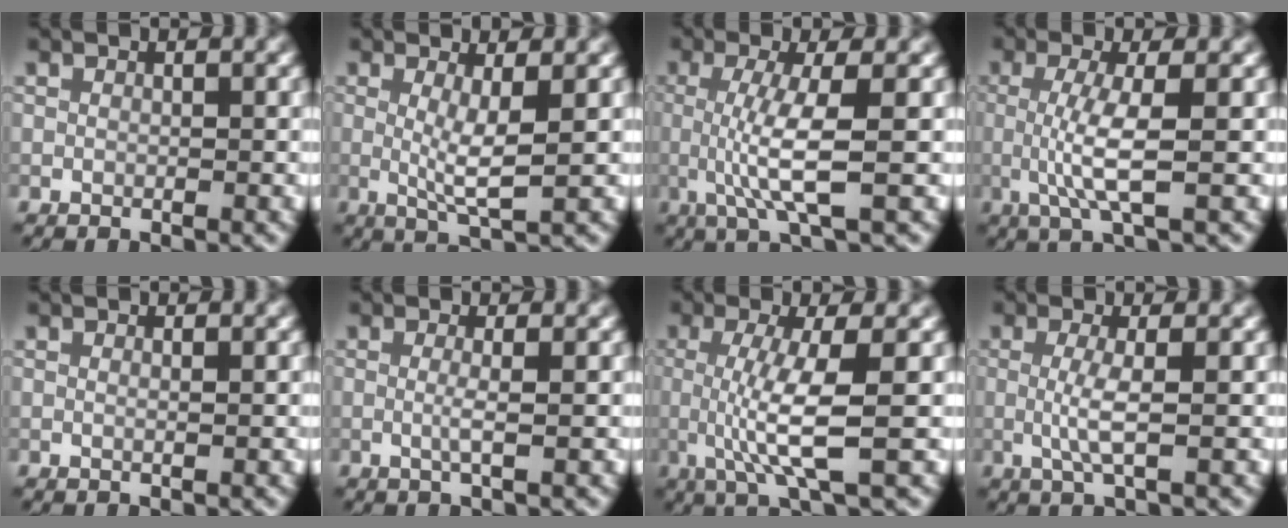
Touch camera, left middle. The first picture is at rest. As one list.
[{"total": 3.4, "force": [0.3, 0.5, 3.3], "torque": [-0.064, -0.010, 0.007]}, {"total": 5.0, "force": [-0.3, 0.9, 4.9], "torque": [-0.099, -0.007, -0.006]}, {"total": 4.3, "force": [-0.4, 0.7, 4.2], "torque": [-0.089, -0.007, -0.009]}, {"total": 0.5, "force": [0.1, 0.1, 0.5], "torque": [-0.010, -0.002, -0.003]}, {"total": 1.6, "force": [-0.1, 0.2, 1.5], "torque": [-0.031, -0.003, -0.006]}, {"total": 5.6, "force": [-0.4, 1.0, 5.5], "torque": [-0.109, -0.006, -0.006]}, {"total": 2.7, "force": [-0.2, 0.4, 2.7], "torque": [-0.056, -0.004, -0.006]}]